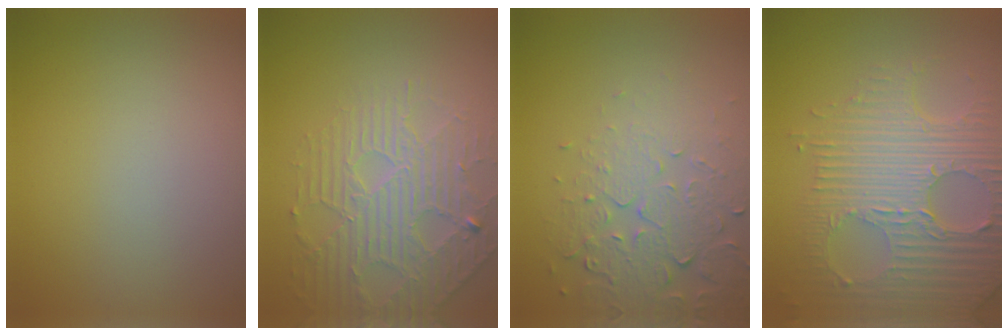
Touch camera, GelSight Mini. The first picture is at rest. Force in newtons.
{"total": 4.2, "press": 3.9, "slide": 1.5}
{"total": 5.2, "press": 3.8, "slide": 3.5}
{"total": 8.0, "press": 5.8, "slide": 5.6}